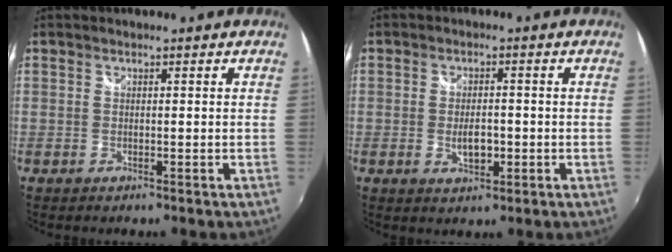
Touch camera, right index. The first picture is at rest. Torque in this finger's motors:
{"motor_torque": [0.12, -0.02, 0.27, 0.03]}